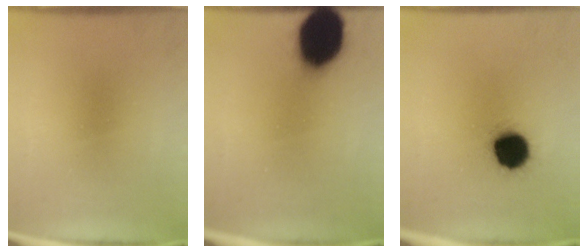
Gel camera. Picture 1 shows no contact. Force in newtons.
{"total": 18.4}
{"total": 12.3}